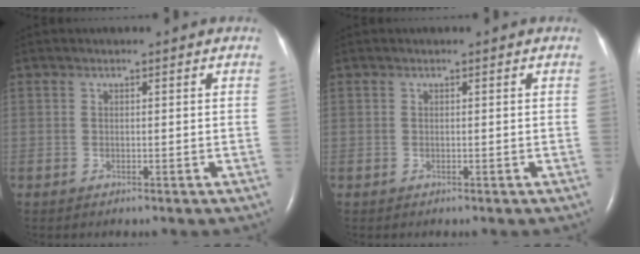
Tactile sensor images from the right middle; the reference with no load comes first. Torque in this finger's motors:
{"motor_torque": [0.00, 0.00, 0.00, -0.01]}